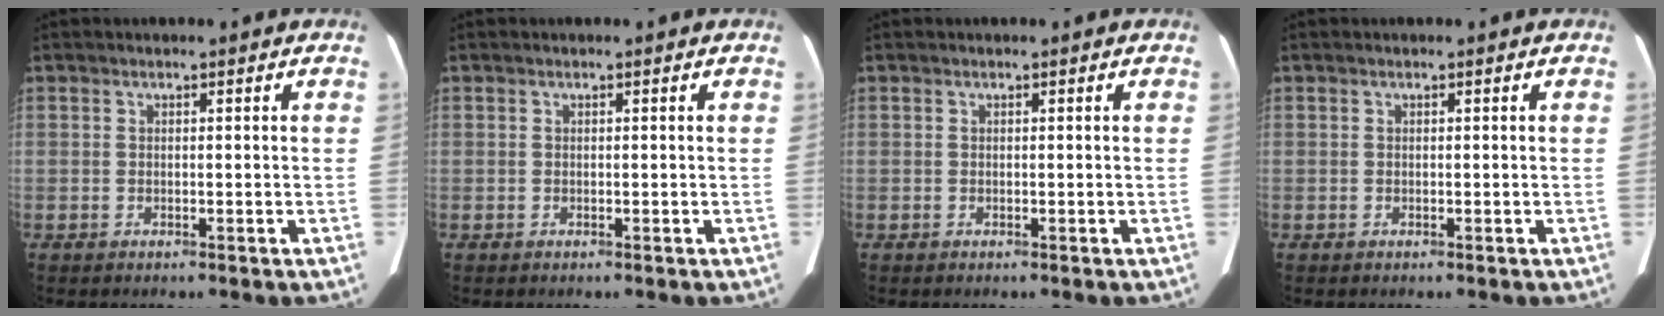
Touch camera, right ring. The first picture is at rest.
{"total": 0.0}
{"total": 0.0}
{"total": 0.0}